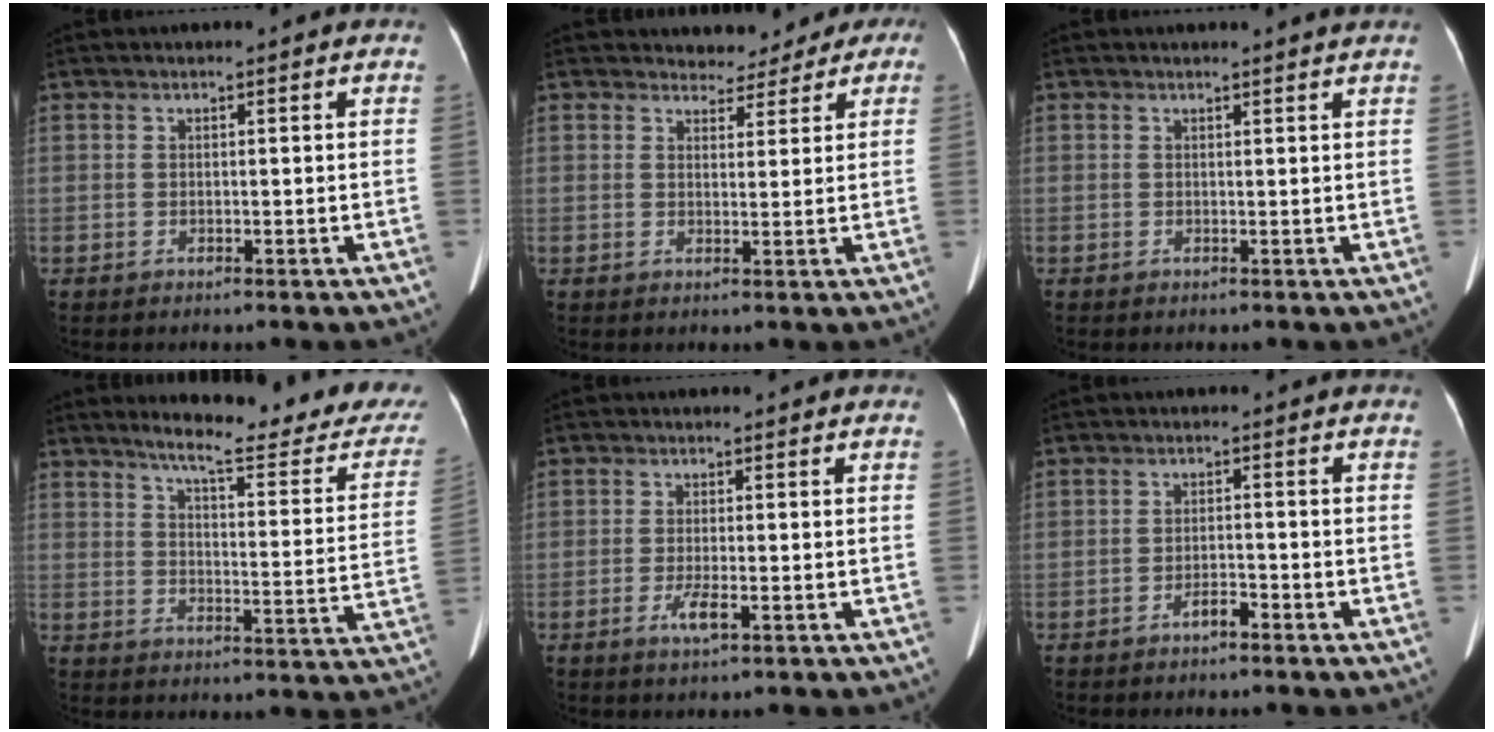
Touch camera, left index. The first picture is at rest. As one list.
[{"total": 4.5, "force": [3.5, 2.8, 0.5], "torque": [0.002, 0.010, 0.035]}, {"total": 1.3, "force": [1.2, -0.2, 0.3], "torque": [-0.015, -0.001, 0.011]}, {"total": 20.8, "force": [18.4, 2.7, 9.4], "torque": [-0.106, -0.063, 0.214]}, {"total": 2.5, "force": [-1.1, 0.4, 2.2], "torque": [-0.047, -0.004, -0.018]}, {"total": 1.9, "force": [-1.5, 0.4, 1.0], "torque": [-0.018, 0.001, -0.027]}]